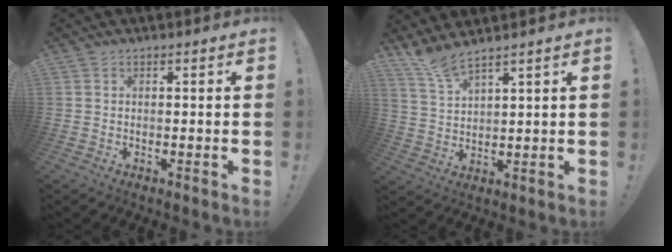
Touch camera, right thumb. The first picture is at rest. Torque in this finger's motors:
{"motor_torque": [-0.80, 0.69, 0.67, 0.52, 0.02]}